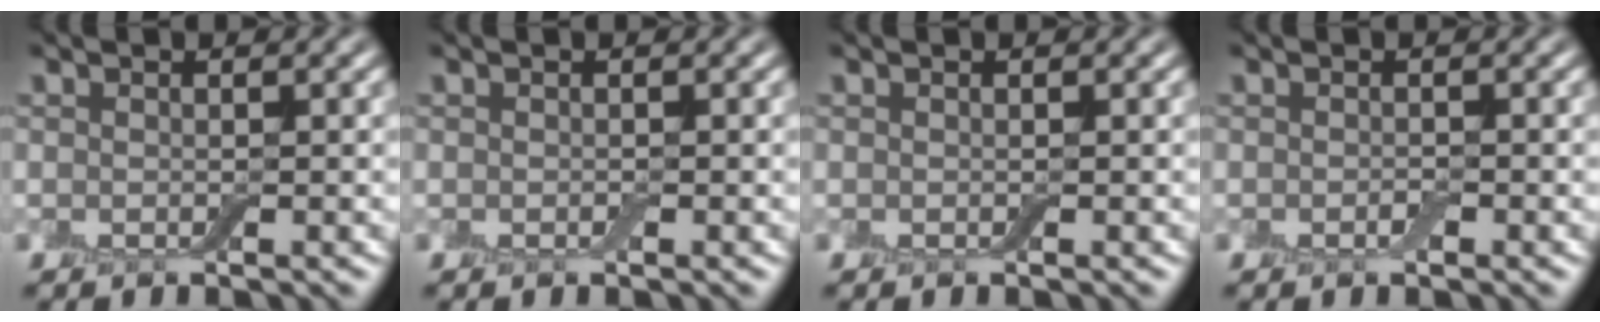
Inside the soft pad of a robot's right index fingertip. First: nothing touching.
{"total": 0.0}
{"total": 0.0}
{"total": 0.6, "force": [-0.3, 0.3, 0.5], "torque": [-0.009, 0.000, -0.004]}